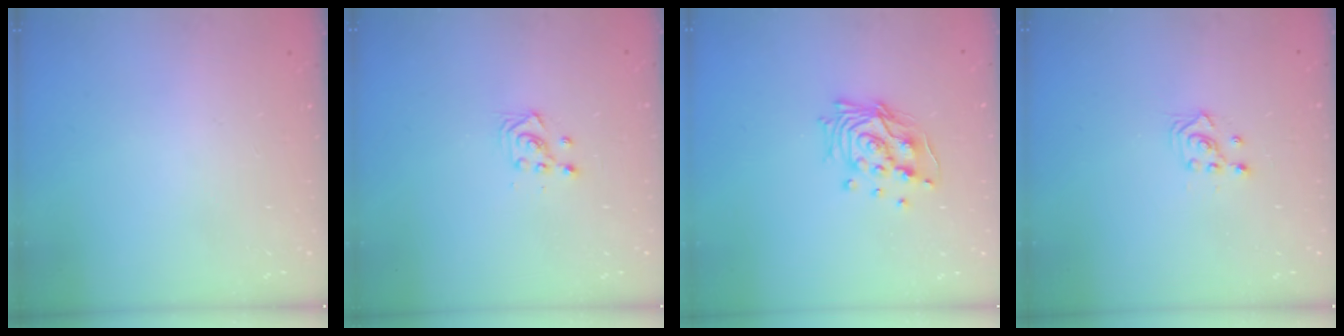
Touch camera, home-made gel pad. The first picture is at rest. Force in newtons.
{"total": 3.0, "press": 2.9, "slide": 0.8}
{"total": 12.9, "press": 12.8, "slide": 1.1}
{"total": 2.9, "press": 2.9, "slide": 0.2}